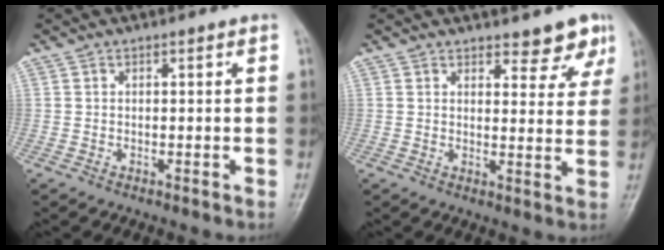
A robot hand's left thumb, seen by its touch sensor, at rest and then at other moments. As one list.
[{"total": 5.8, "force": [4.7, 2.5, 2.4], "torque": [0.004, -0.031, 0.052]}]